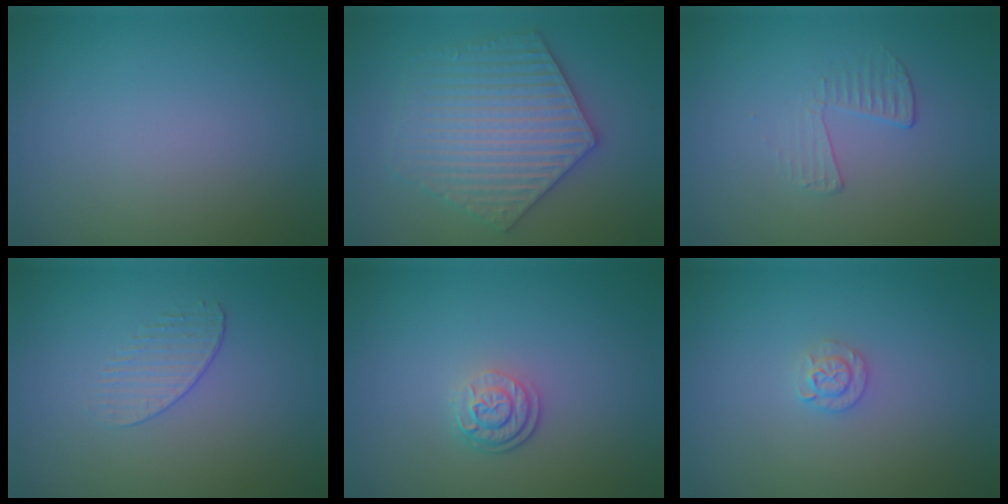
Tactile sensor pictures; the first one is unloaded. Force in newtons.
{"total": 6.1, "press": 6.0, "slide": 0.9}
{"total": 1.8, "press": 0.5, "slide": 1.7}
{"total": 1.2, "press": 0.6, "slide": 1.0}
{"total": 2.6, "press": 2.0, "slide": 1.6}
{"total": 1.5, "press": 1.5, "slide": 0.1}